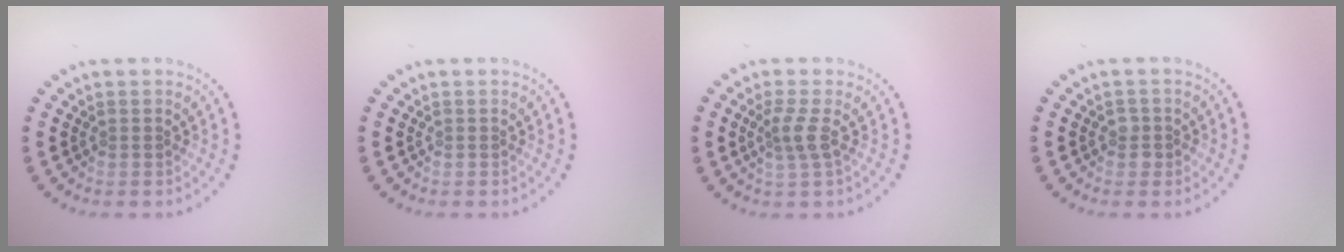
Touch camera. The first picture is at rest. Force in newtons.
{"total": 0.0}
{"total": 2.0, "press": 1.6, "slide": 1.3}
{"total": 1.1, "press": 1.1, "slide": 0.2}